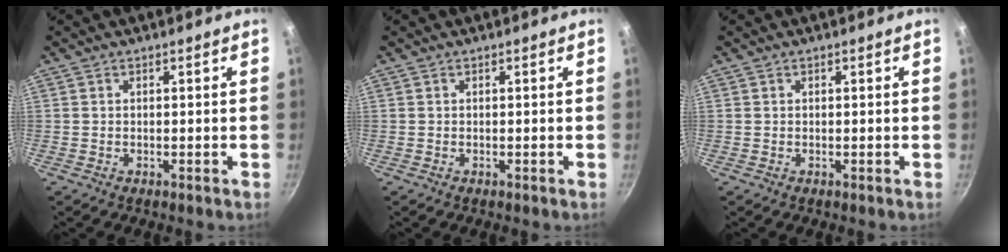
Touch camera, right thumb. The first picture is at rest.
{"total": 0.0}
{"total": 0.0}